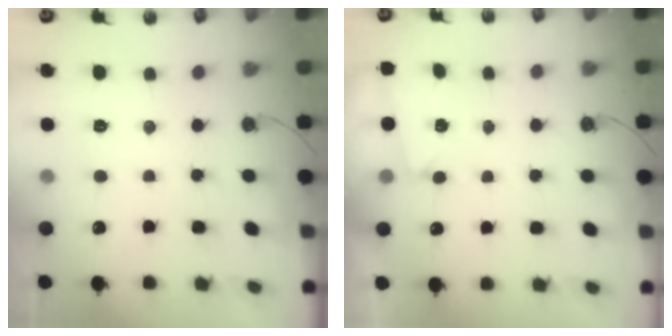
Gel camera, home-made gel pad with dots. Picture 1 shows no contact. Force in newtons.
{"total": 1.0, "press": 0.9, "slide": 0.4}